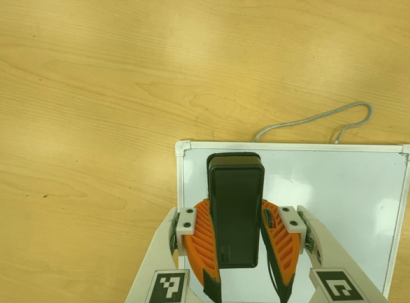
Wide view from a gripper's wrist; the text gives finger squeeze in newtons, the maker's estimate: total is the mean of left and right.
{"total": 7.5, "left": 6.6, "right": 8.4}